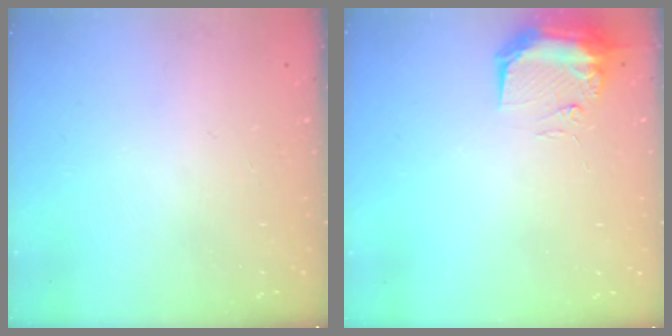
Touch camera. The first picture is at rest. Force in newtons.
{"total": 10.4, "press": 9.9, "slide": 3.0}